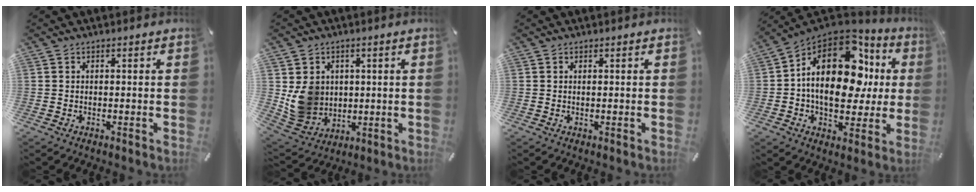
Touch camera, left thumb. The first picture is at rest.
{"total": 9.2, "force": [1.9, 8.7, 2.2], "torque": [-0.048, -0.012, 0.047]}
{"total": 0.5, "force": [0.2, 0.1, 0.5], "torque": [-0.009, 0.000, 0.003]}
{"total": 22.6, "force": [3.6, 14.4, 17.1], "torque": [-0.271, -0.014, 0.062]}